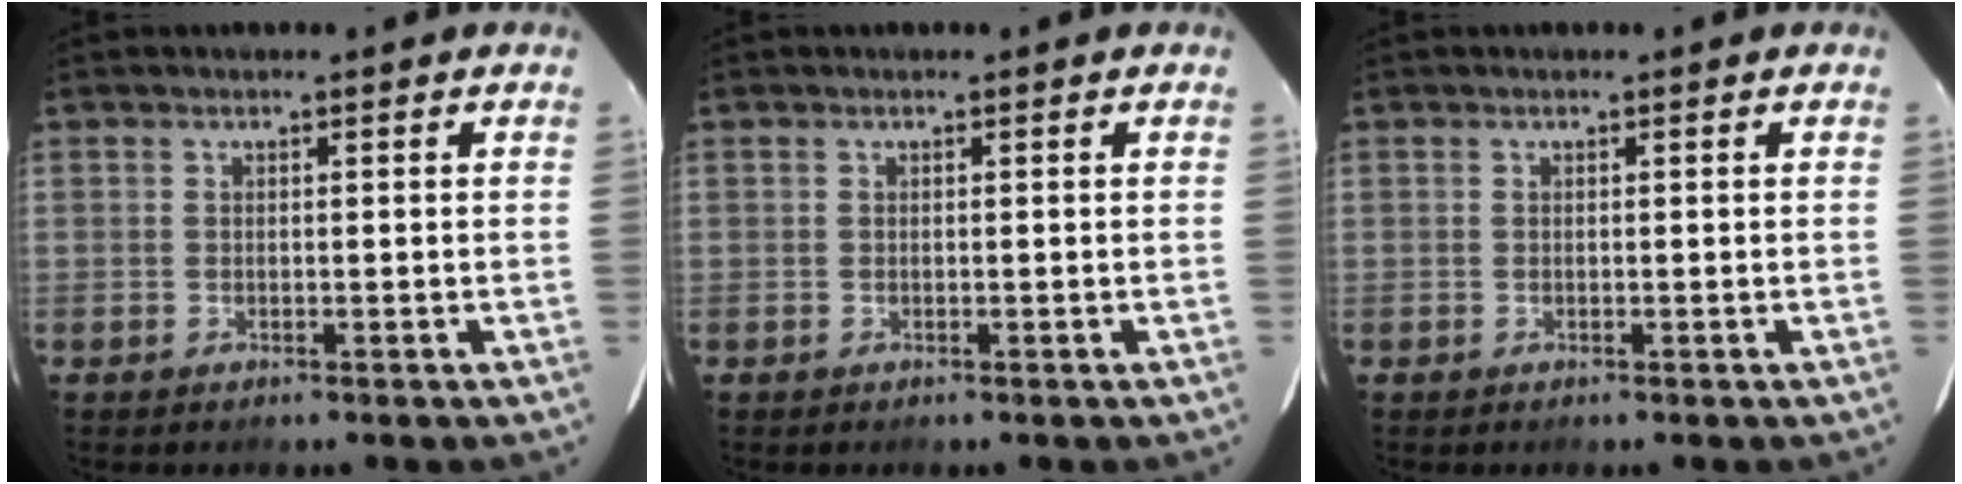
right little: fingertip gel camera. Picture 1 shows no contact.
{"total": 0.0}
{"total": 0.0}